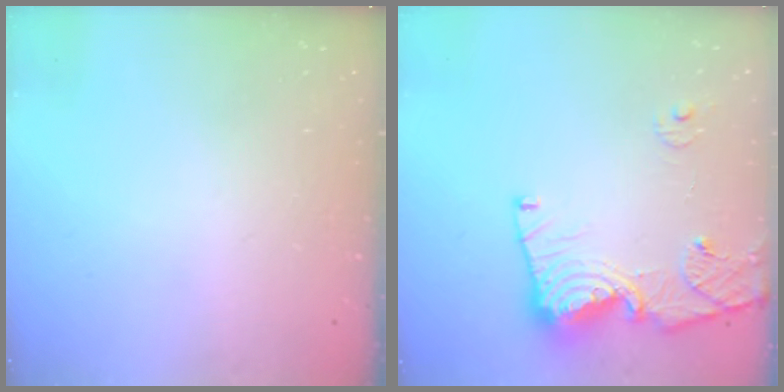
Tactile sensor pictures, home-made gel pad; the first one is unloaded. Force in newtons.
{"total": 14.7, "press": 14.6, "slide": 1.8}